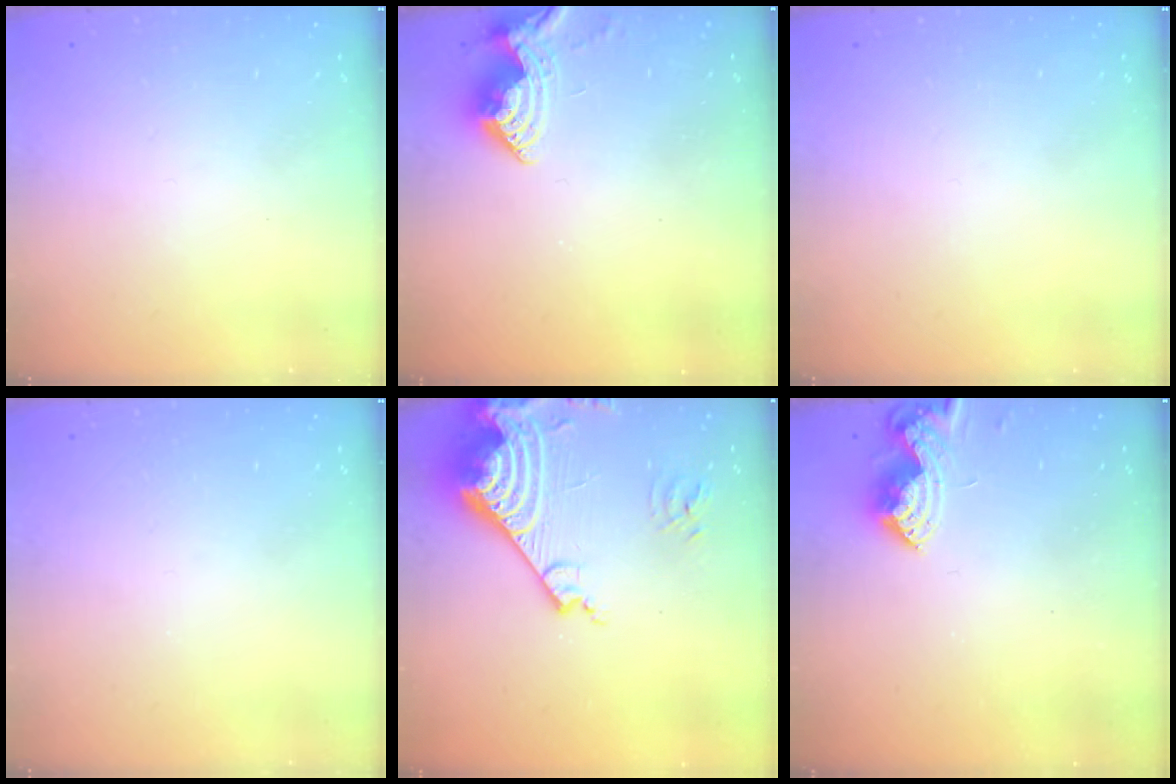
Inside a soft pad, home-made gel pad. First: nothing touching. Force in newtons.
{"total": 10.4, "press": 10.4, "slide": 0.2}
{"total": 0.0}
{"total": 0.0}
{"total": 17.7, "press": 17.5, "slide": 2.3}
{"total": 8.3, "press": 8.3, "slide": 0.2}